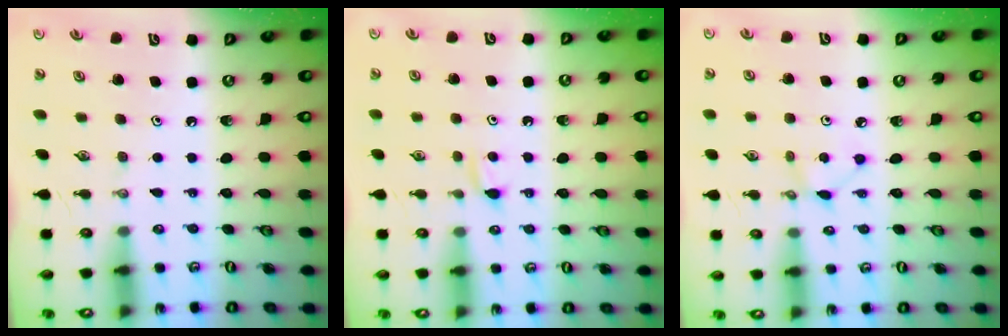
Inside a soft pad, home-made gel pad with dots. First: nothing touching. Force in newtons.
{"total": 3.9, "press": 3.9, "slide": 0.6}
{"total": 2.9, "press": 2.9, "slide": 0.3}